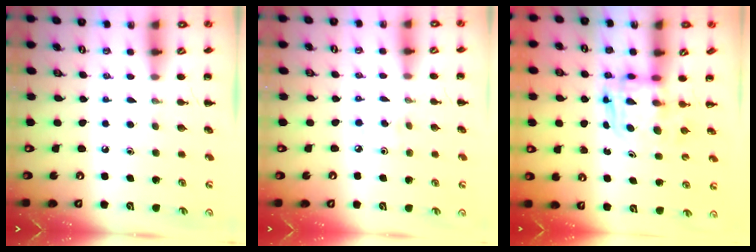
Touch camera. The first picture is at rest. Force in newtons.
{"total": 2.5, "press": 2.3, "slide": 0.9}
{"total": 2.6, "press": 2.6, "slide": 0.2}